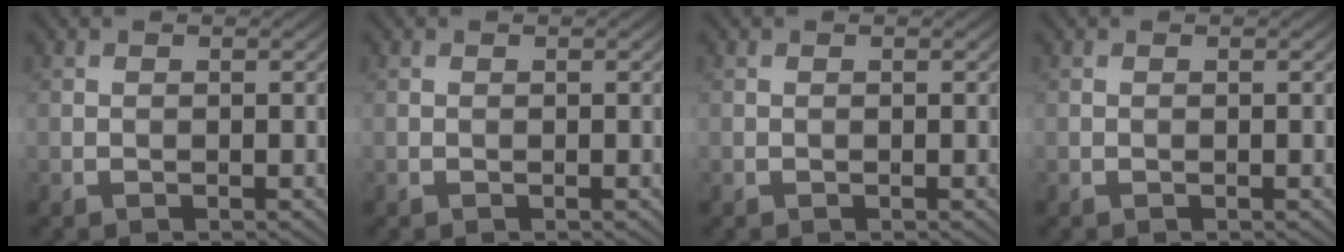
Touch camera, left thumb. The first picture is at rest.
{"total": 0.0}
{"total": 0.0}
{"total": 0.0}